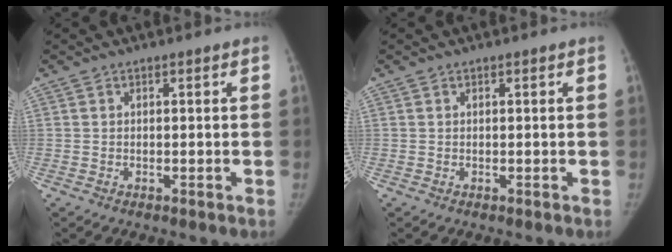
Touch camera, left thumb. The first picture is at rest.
{"total": 0.0}